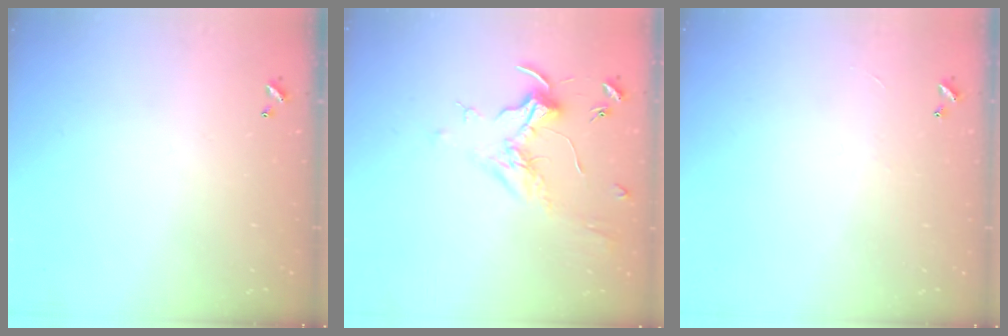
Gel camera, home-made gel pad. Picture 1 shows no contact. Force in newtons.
{"total": 1.9, "press": 1.7, "slide": 0.8}
{"total": 1.2, "press": 1.1, "slide": 0.4}